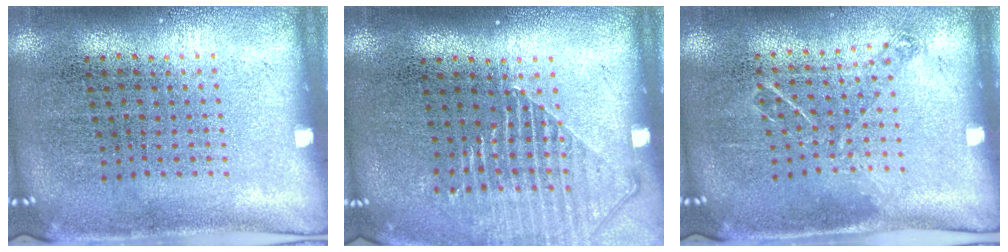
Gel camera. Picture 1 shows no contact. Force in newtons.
{"total": 1.4, "press": 1.3, "slide": 0.5}
{"total": 0.8, "press": 0.8, "slide": 0.2}